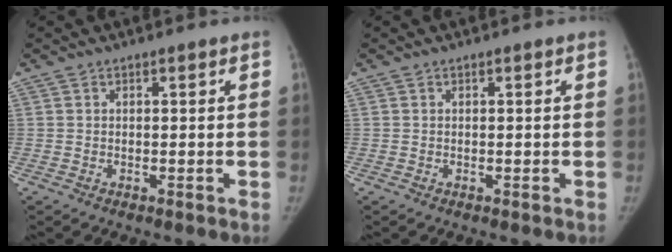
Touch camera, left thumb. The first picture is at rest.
{"total": 0.0}